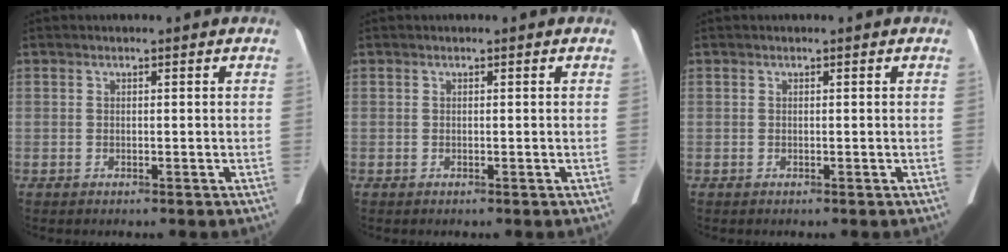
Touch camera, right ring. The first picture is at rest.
{"total": 0.0}
{"total": 0.0}